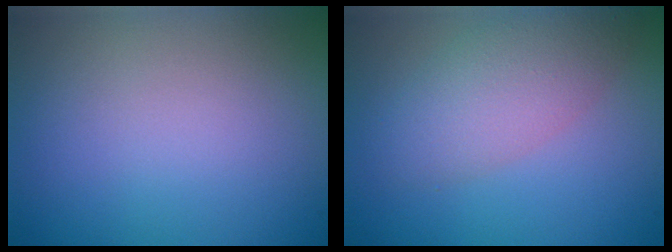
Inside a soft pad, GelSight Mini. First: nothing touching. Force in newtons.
{"total": 4.0, "press": 4.0, "slide": 0.2}